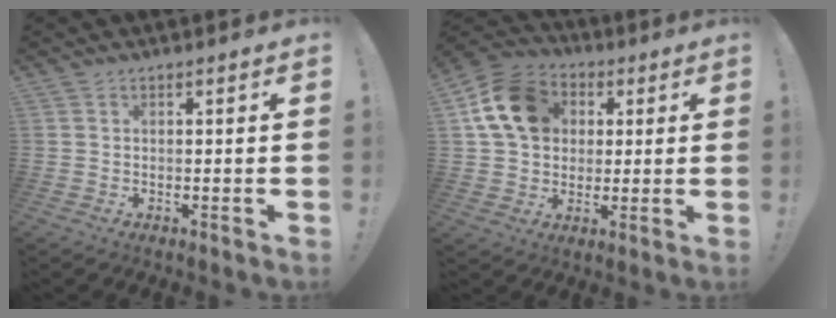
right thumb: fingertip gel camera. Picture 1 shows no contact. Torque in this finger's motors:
{"motor_torque": [0.15, 0.51, 1.09, 0.15, 0.06]}